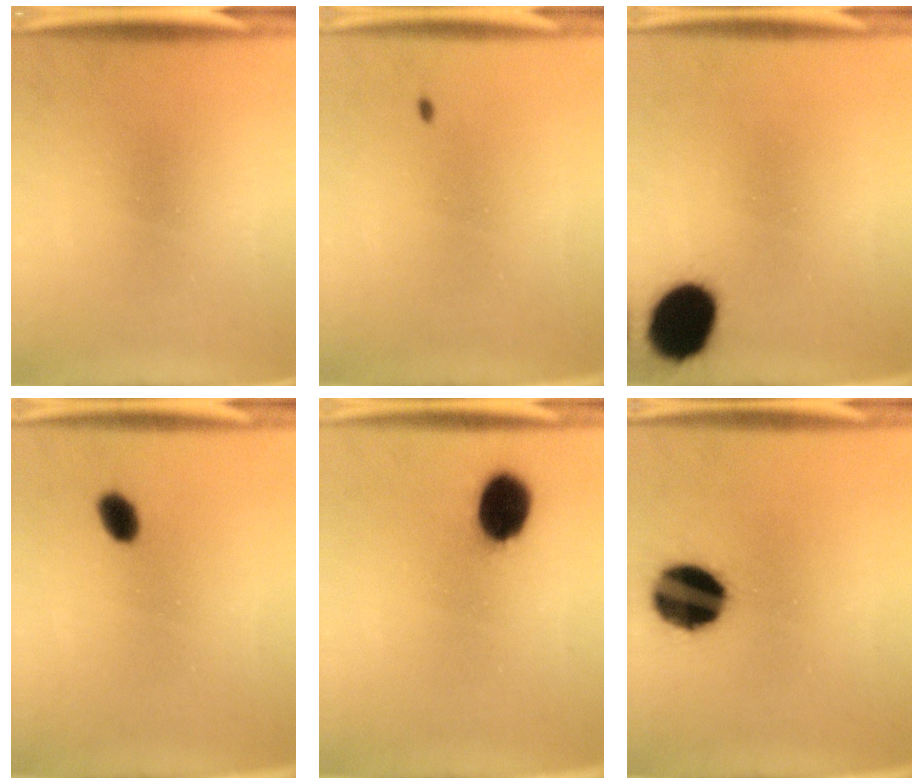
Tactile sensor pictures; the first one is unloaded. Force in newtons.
{"total": 0.7}
{"total": 14.6}
{"total": 3.5}
{"total": 10.5}
{"total": 16.2}